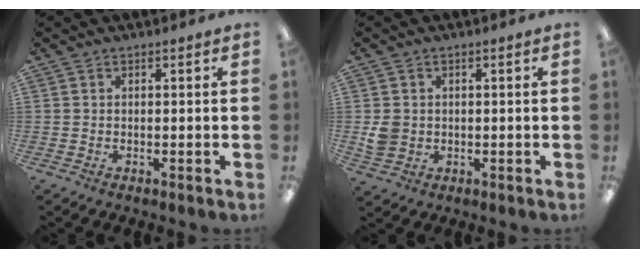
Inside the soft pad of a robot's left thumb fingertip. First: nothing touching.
{"total": 4.1, "force": [0.3, 3.8, 1.5], "torque": [-0.015, 0.002, 0.006]}